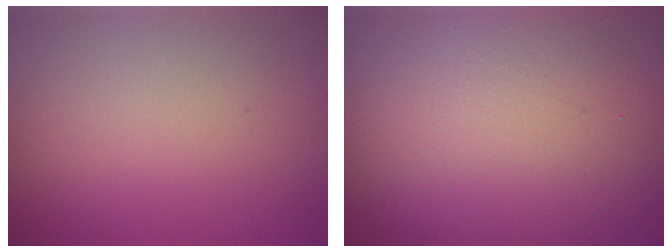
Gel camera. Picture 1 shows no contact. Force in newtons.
{"total": 15.2, "press": 15.2, "slide": 0.6}